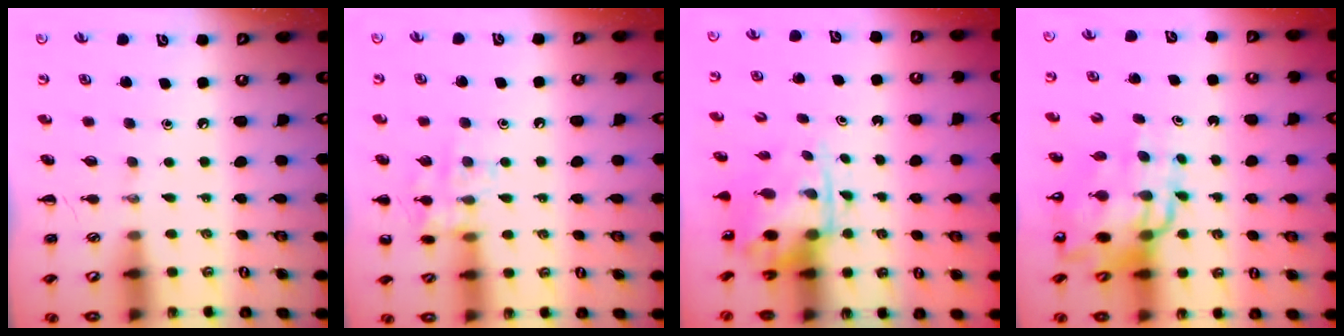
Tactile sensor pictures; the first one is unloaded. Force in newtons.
{"total": 10.7, "press": 10.7, "slide": 0.6}
{"total": 4.0, "press": 3.9, "slide": 1.0}
{"total": 14.0, "press": 13.4, "slide": 4.1}